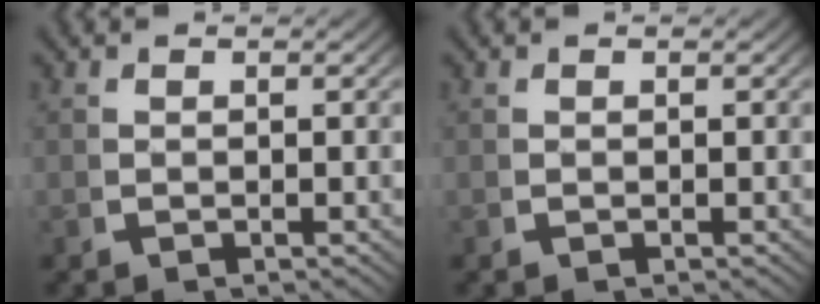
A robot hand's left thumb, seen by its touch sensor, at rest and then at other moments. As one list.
[{"total": 0.0}]